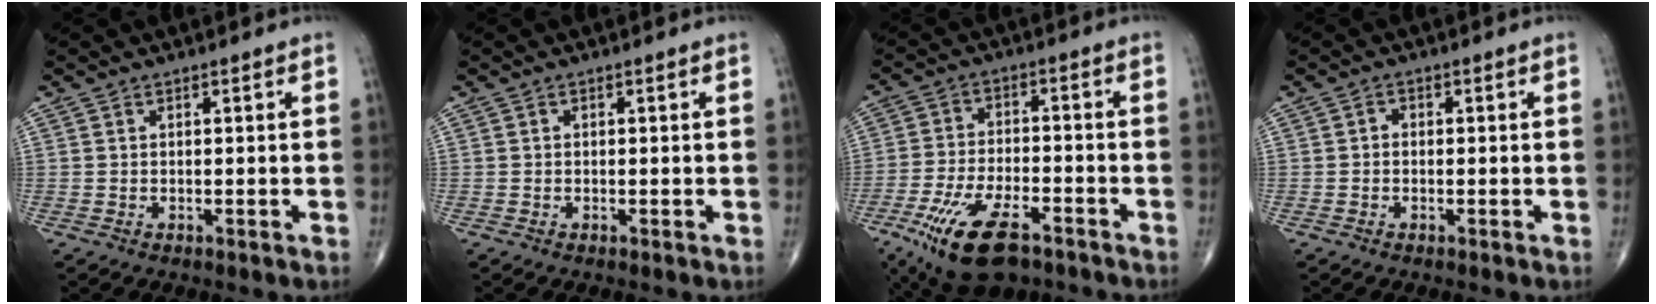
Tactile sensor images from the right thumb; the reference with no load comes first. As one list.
[{"total": 0.0}, {"total": 15.3, "force": [-8.7, 6.5, 10.7], "torque": [-0.204, 0.019, -0.147]}, {"total": 1.1, "force": [-0.2, 0.9, 0.5], "torque": [0.005, 0.003, -0.010]}]